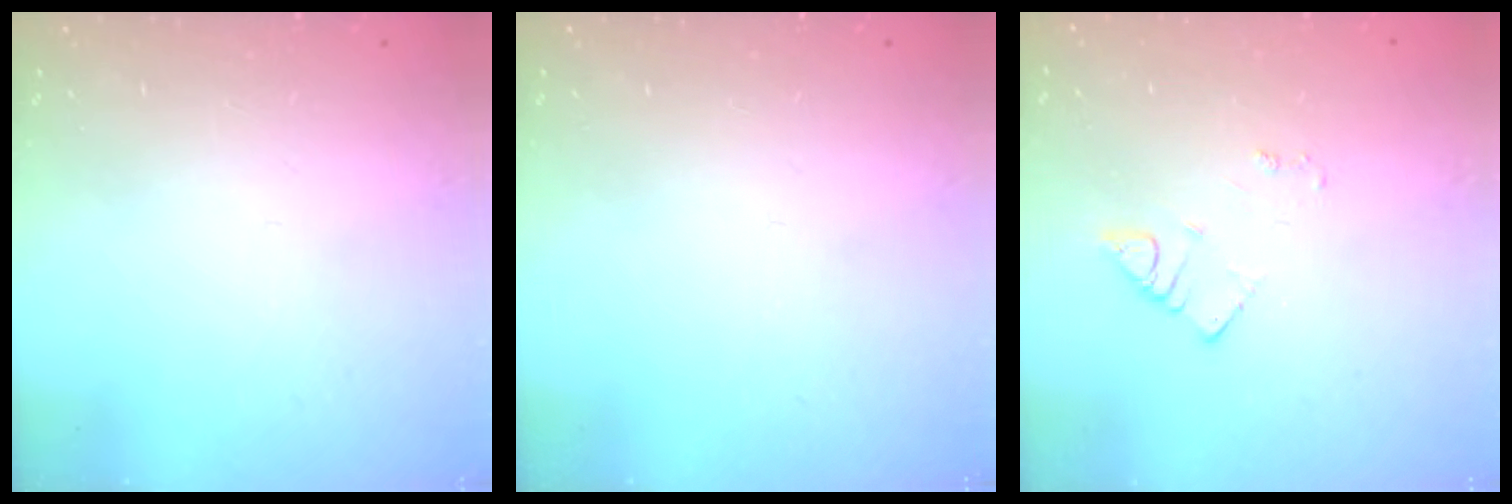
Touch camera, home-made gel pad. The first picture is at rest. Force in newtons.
{"total": 0.0}
{"total": 2.9, "press": 2.9, "slide": 0.3}